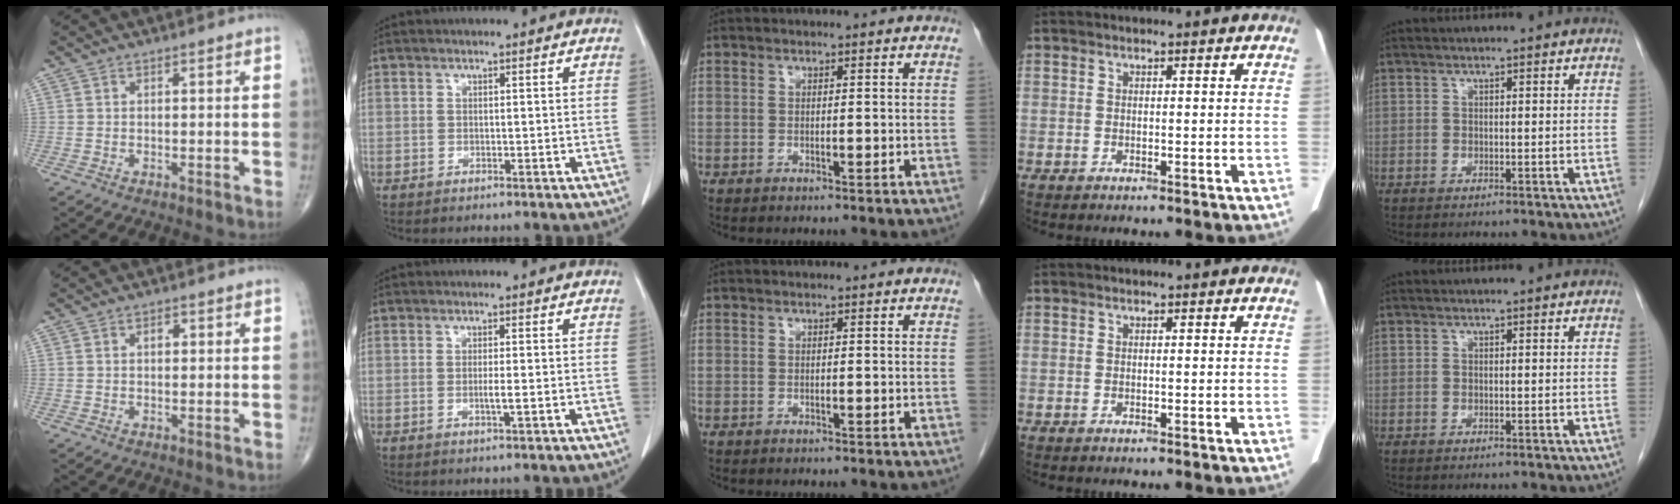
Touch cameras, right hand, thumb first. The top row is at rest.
{"thumb": {"total": 1.5, "force": [0.4, 0.9, 1.1], "torque": [-0.018, 0.002, 0.007]}, "index": {"total": 1.8, "force": [-0.4, -0.1, 1.8], "torque": [-0.035, -0.003, -0.008]}}